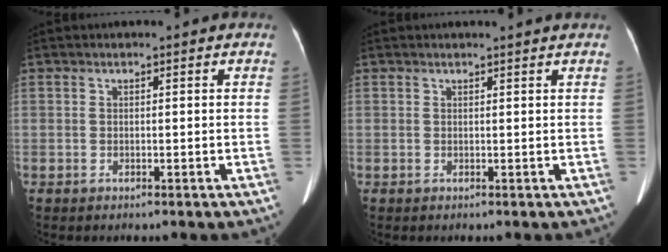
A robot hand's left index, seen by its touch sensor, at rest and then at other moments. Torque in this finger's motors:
{"motor_torque": [-0.33, -0.21, -0.03, 0.01]}